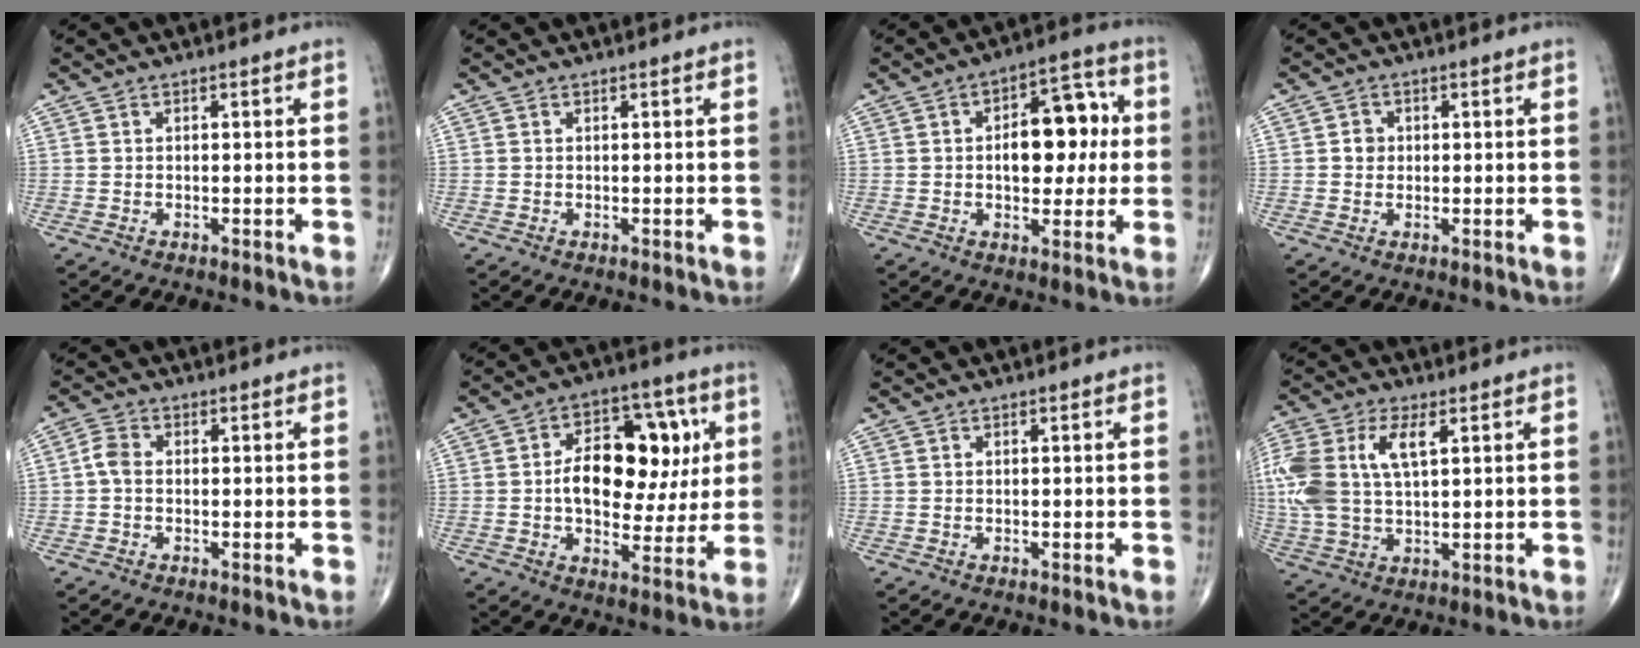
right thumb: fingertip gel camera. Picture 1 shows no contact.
{"total": 0.0}
{"total": 12.7, "force": [1.0, 7.3, 10.4], "torque": [-0.105, 0.023, 0.010]}
{"total": 2.1, "force": [0.1, 1.9, 0.8], "torque": [0.001, 0.006, -0.001]}
{"total": 3.0, "force": [-0.3, 2.0, 2.1], "torque": [-0.040, 0.008, -0.014]}
{"total": 18.1, "force": [2.4, 10.9, 14.2], "torque": [-0.167, 0.020, 0.038]}
{"total": 0.0}
{"total": 15.9, "force": [3.9, 8.5, 12.9], "torque": [-0.309, 0.012, 0.075]}